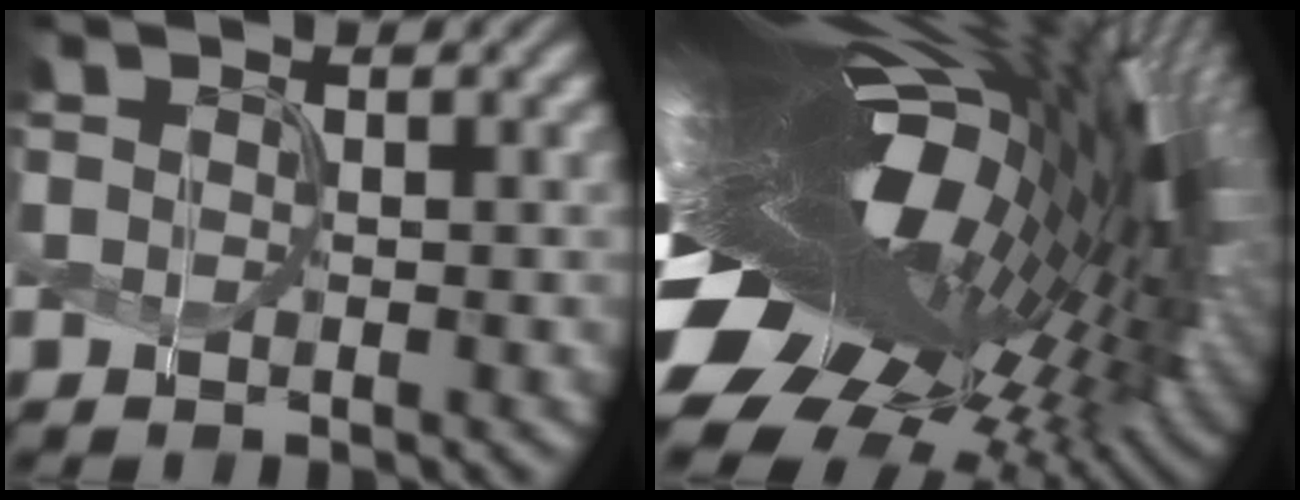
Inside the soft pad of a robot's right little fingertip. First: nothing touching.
{"total": 19.7, "force": [-0.3, 8.7, 17.6], "torque": [-0.291, -0.010, -0.027]}